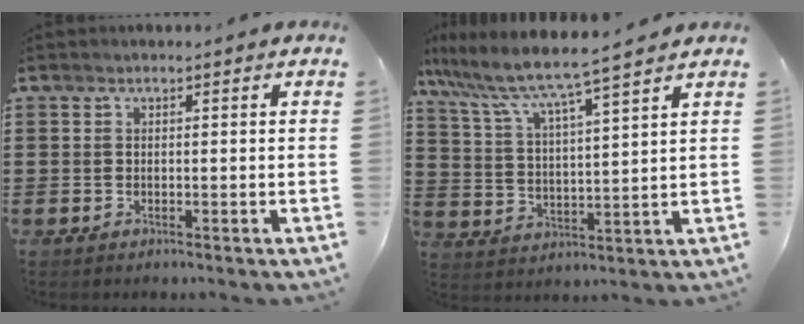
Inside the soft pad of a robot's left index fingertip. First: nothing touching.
{"total": 6.2, "force": [5.6, -0.4, 2.6], "torque": [-0.077, -0.043, 0.089]}